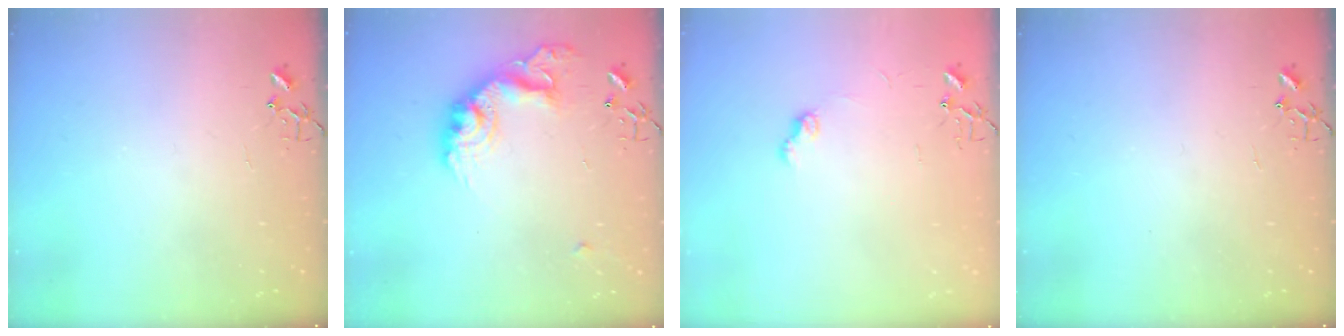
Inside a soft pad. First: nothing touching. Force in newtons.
{"total": 17.2, "press": 17.2, "slide": 1.2}
{"total": 6.9, "press": 6.9, "slide": 0.7}
{"total": 0.0}